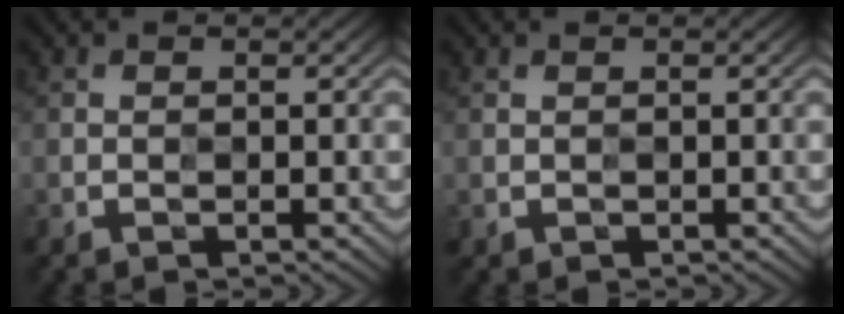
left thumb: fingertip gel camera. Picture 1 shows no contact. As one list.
[{"total": 0.0}]